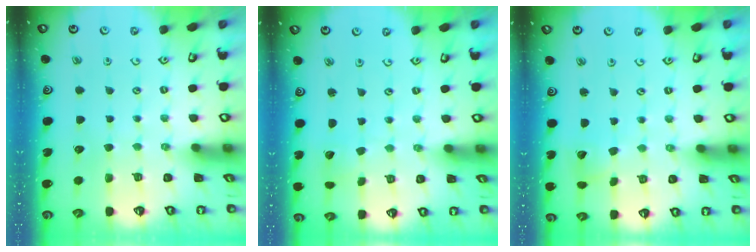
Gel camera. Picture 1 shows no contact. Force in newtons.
{"total": 1.6, "press": 1.6, "slide": 0.0}
{"total": 3.0, "press": 2.9, "slide": 0.4}